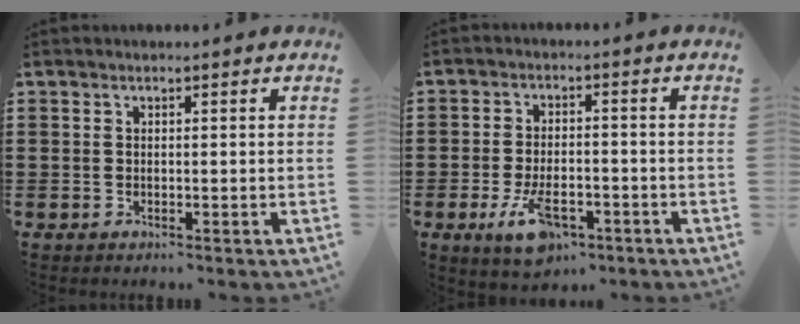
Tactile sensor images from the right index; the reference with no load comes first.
{"total": 7.1, "force": [-3.5, 3.3, 5.2], "torque": [-0.105, 0.001, -0.063]}